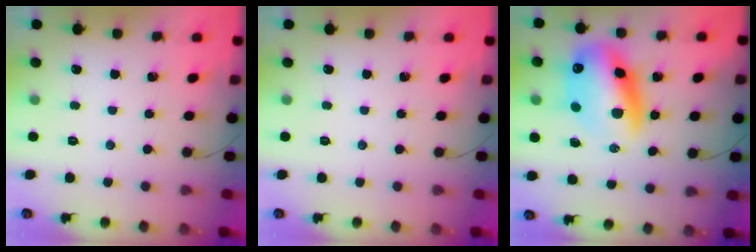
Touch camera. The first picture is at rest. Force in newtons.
{"total": 0.0}
{"total": 15.9, "press": 15.3, "slide": 4.4}